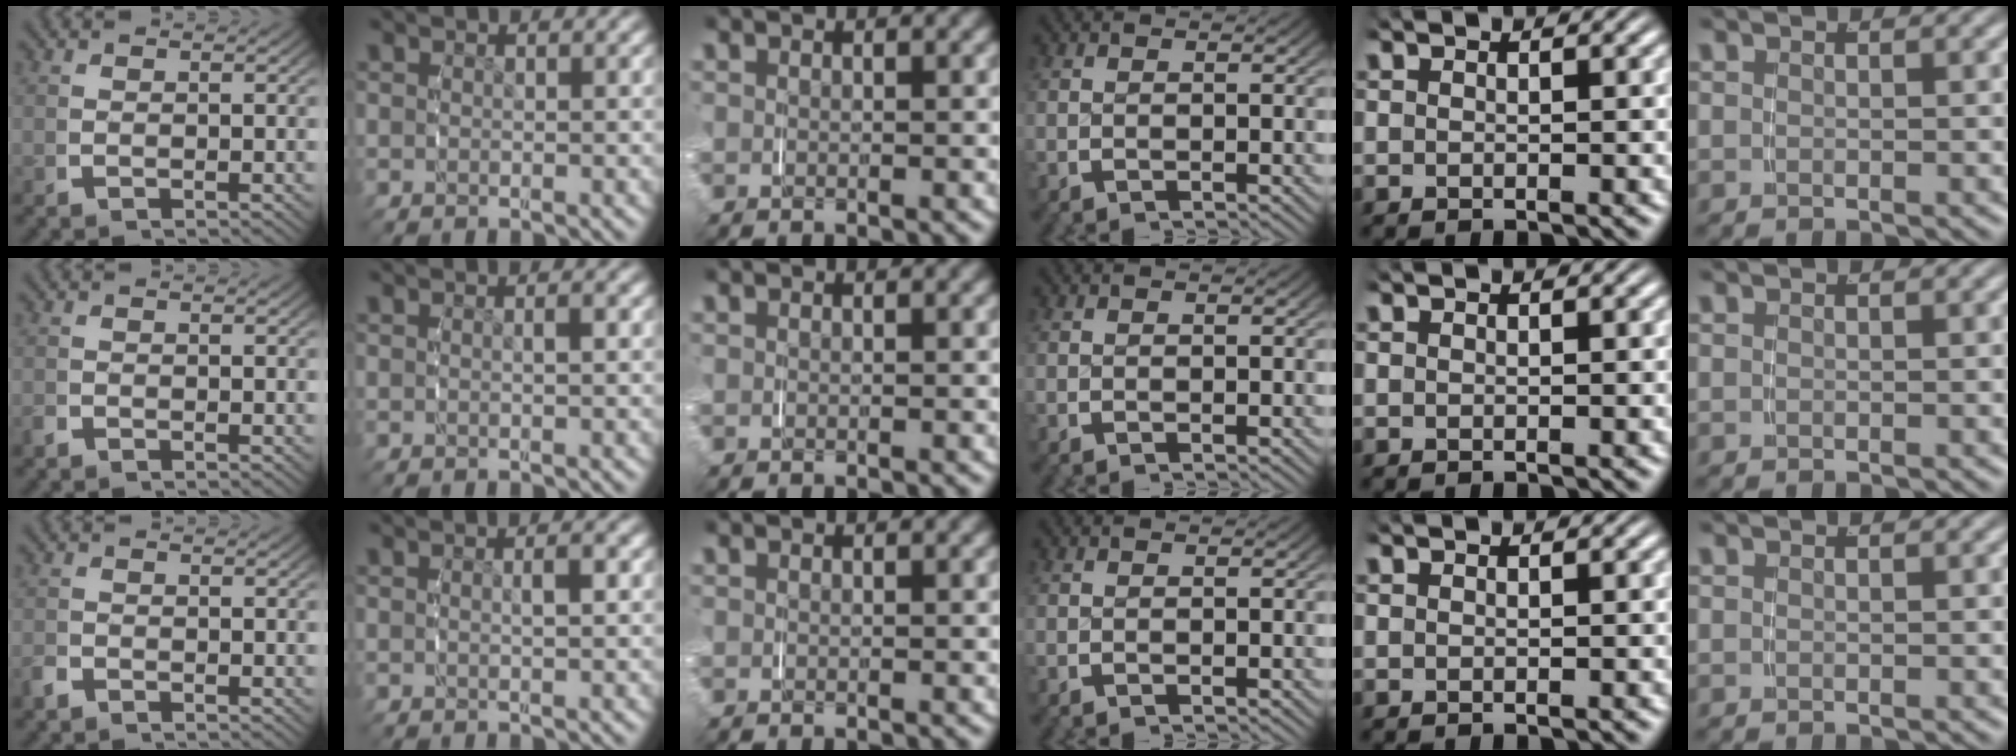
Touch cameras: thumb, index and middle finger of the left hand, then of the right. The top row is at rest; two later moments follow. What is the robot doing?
{"motion": "grasp_and_lifting", "object": "lipstick"}